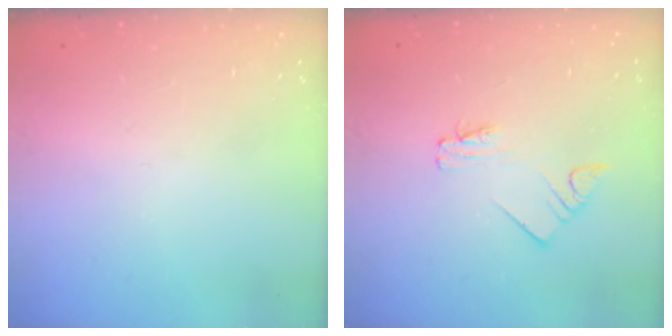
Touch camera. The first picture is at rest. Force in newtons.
{"total": 1.9, "press": 1.9, "slide": 0.1}